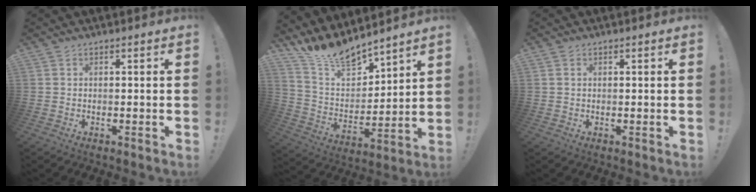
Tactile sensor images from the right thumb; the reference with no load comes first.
{"total": 14.2, "force": [12.9, 4.0, 4.3], "torque": [-0.106, -0.099, 0.239]}
{"total": 0.9, "force": [0.4, 0.7, 0.4], "torque": [-0.012, 0.004, 0.009]}